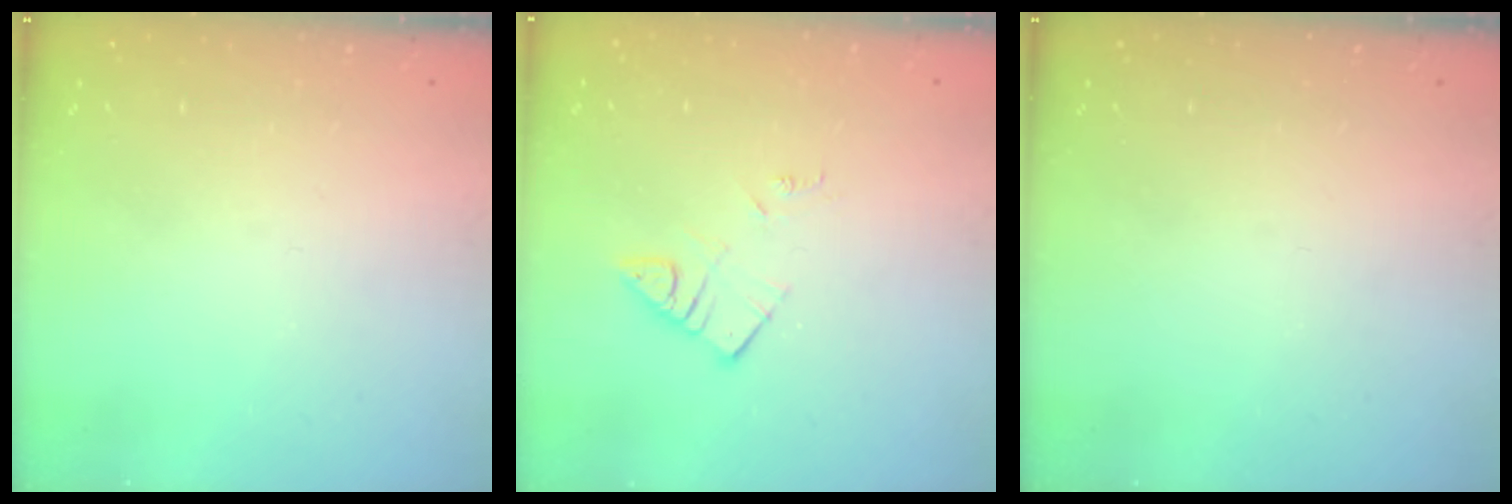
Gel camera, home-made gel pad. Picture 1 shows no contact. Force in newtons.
{"total": 4.4, "press": 4.4, "slide": 0.2}
{"total": 0.0}